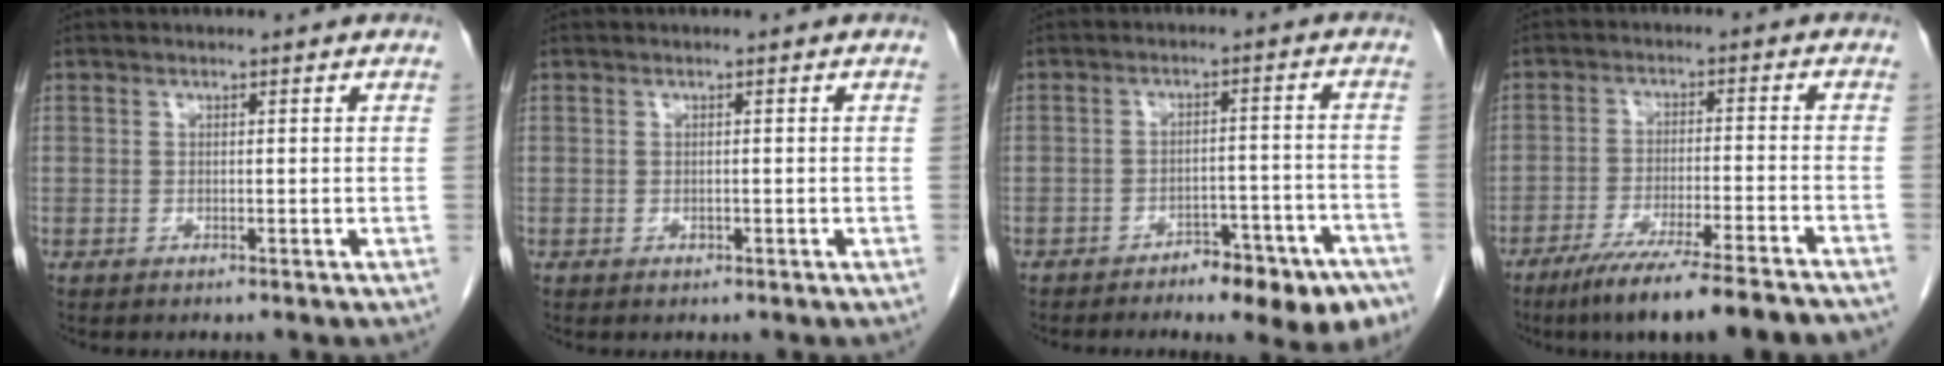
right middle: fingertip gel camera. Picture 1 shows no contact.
{"total": 0.5, "force": [-0.3, 0.4, 0.3], "torque": [-0.006, 0.001, -0.003]}
{"total": 10.2, "force": [-7.2, 3.3, 6.4], "torque": [-0.057, 0.018, -0.099]}
{"total": 15.5, "force": [-12.7, -0.1, 9.0], "torque": [-0.116, -0.039, -0.195]}